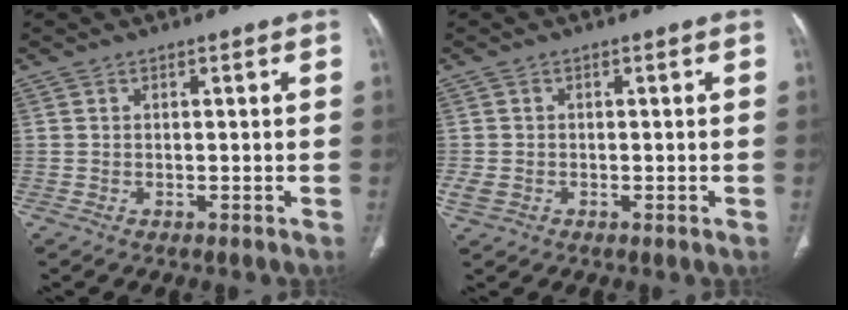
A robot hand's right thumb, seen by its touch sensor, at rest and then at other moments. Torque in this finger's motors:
{"motor_torque": [1.87, 0.70, 0.36, -0.80, 0.13]}